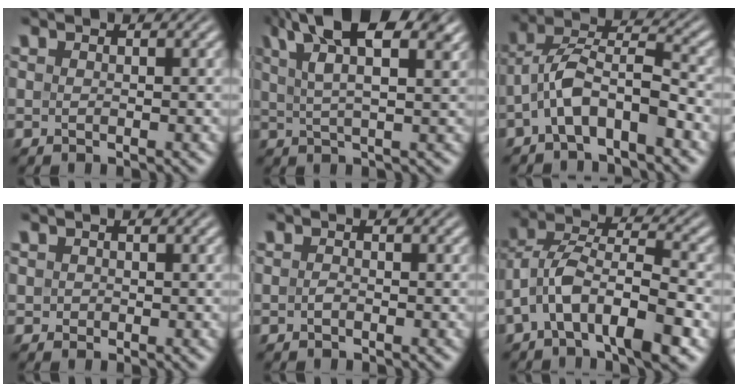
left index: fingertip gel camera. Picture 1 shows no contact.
{"total": 10.5, "force": [5.9, 3.7, 7.8], "torque": [-0.127, 0.038, 0.080]}
{"total": 5.5, "force": [-2.6, 2.1, 4.3], "torque": [-0.084, 0.017, -0.054]}
{"total": 0.6, "force": [0.1, 0.6, 0.1], "torque": [0.000, -0.001, -0.001]}
{"total": 0.5, "force": [-0.3, 0.2, 0.4], "torque": [-0.009, 0.001, -0.007]}
{"total": 8.5, "force": [-3.5, 3.9, 6.8], "torque": [-0.127, 0.010, -0.074]}